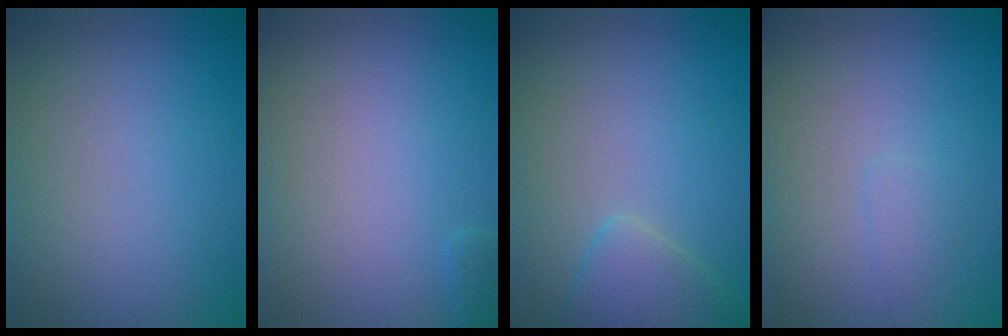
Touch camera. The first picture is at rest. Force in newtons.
{"total": 0.7, "press": 0.7, "slide": 0.1}
{"total": 2.8, "press": 2.8, "slide": 0.2}
{"total": 0.9, "press": 0.9, "slide": 0.1}